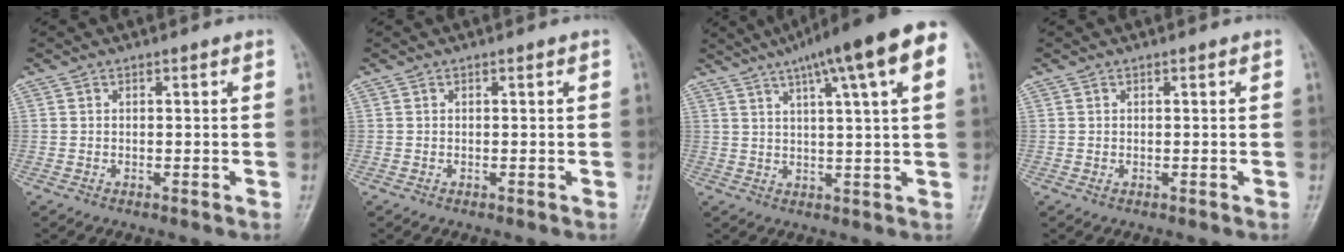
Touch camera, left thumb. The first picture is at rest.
{"total": 0.0}
{"total": 16.9, "force": [8.8, 2.5, 14.3], "torque": [-0.210, 0.012, 0.114]}
{"total": 0.6, "force": [0.2, 0.3, 0.5], "torque": [-0.004, 0.002, 0.003]}